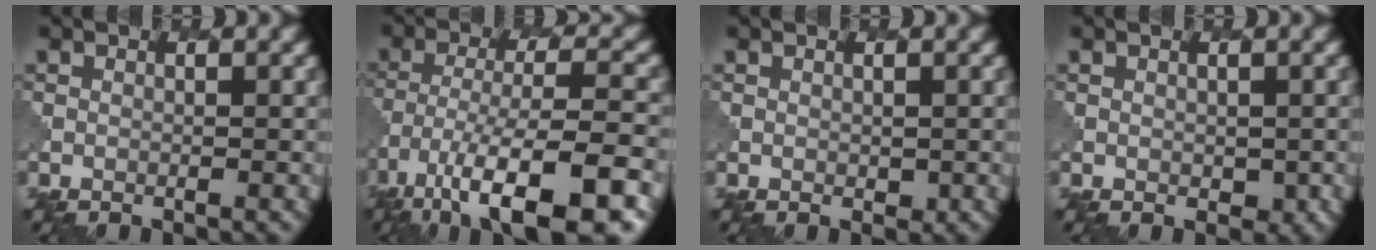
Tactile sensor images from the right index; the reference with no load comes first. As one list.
[{"total": 11.7, "force": [-6.8, 3.4, 8.9], "torque": [-0.160, -0.009, -0.110]}, {"total": 0.7, "force": [0.1, 0.7, 0.3], "torque": [-0.007, -0.004, 0.007]}, {"total": 1.3, "force": [0.0, 1.2, 0.6], "torque": [-0.013, -0.011, 0.006]}]